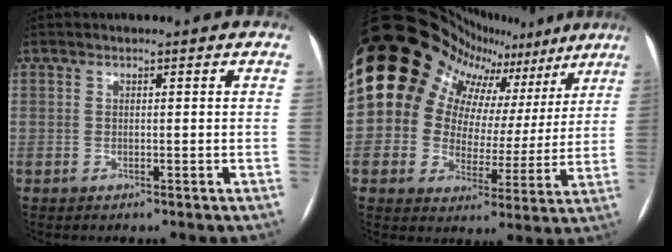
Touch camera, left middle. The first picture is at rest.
{"total": 22.6, "force": [13.1, 15.0, 10.7], "torque": [-0.176, 0.088, 0.178]}